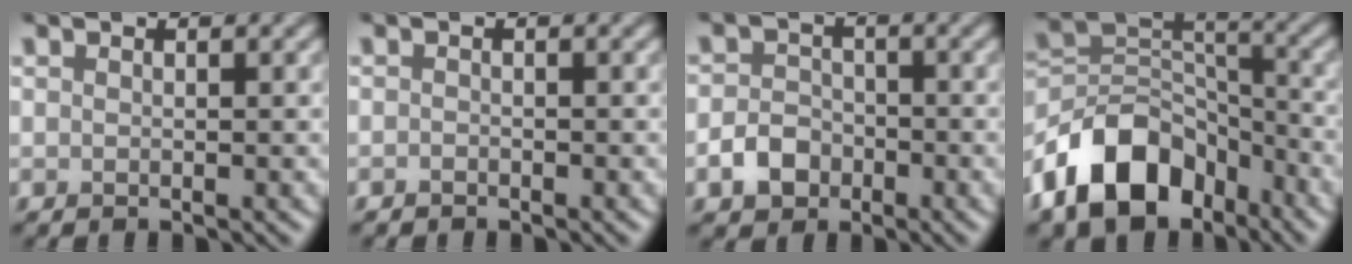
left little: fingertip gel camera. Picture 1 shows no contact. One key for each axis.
{"total": 0.5, "fx": -0.4, "fy": 0.2, "fz": 0.1, "tx": 0.000, "ty": -0.002, "tz": -0.008}
{"total": 3.1, "fx": -1.5, "fy": 2.3, "fz": 1.4, "tx": -0.023, "ty": 0.002, "tz": -0.030}
{"total": 10.0, "fx": -6.1, "fy": 6.2, "fz": 5.1, "tx": -0.088, "ty": 0.002, "tz": -0.127}